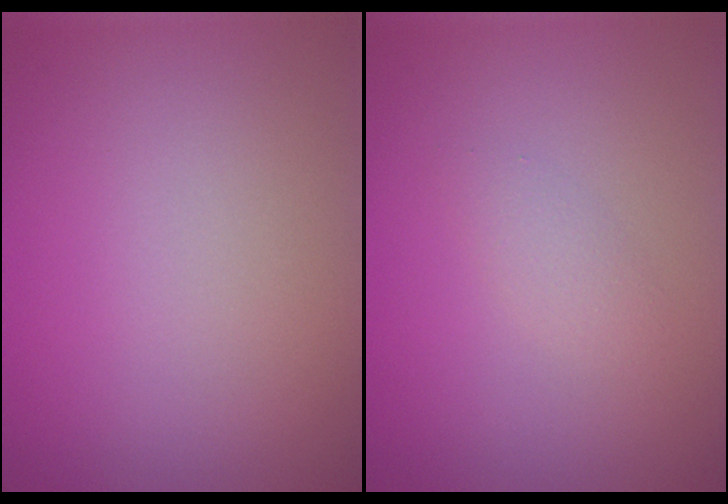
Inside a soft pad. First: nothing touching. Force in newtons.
{"total": 1.1, "press": 1.1, "slide": 0.1}